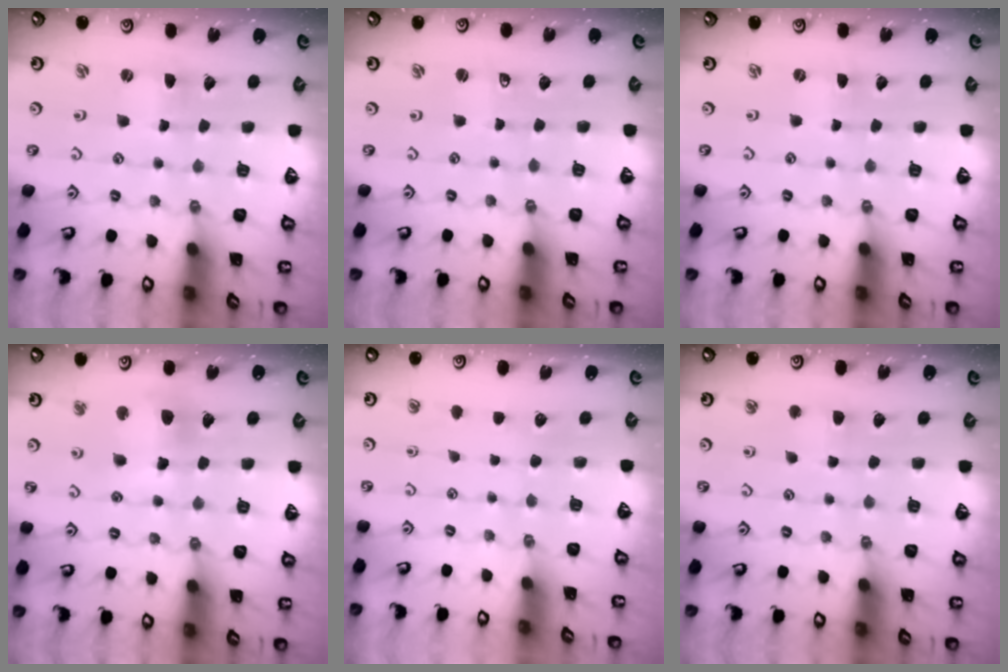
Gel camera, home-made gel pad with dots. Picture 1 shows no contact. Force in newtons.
{"total": 1.2, "press": 1.2, "slide": 0.0}
{"total": 0.0}
{"total": 10.9, "press": 10.7, "slide": 1.9}
{"total": 0.0}
{"total": 3.3, "press": 3.3, "slide": 0.5}